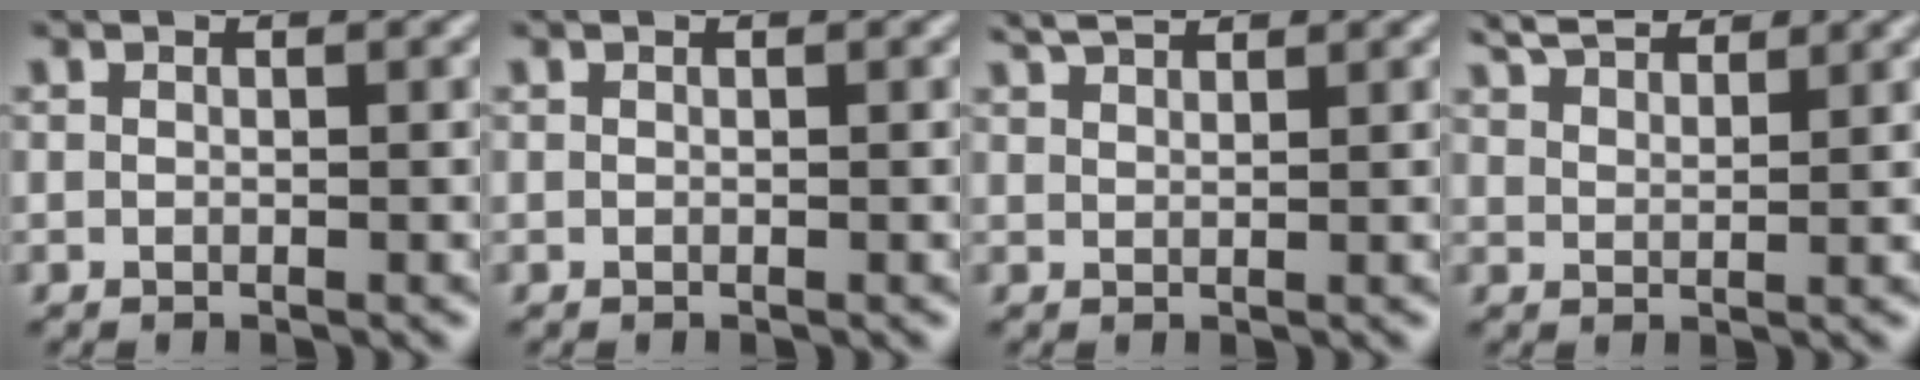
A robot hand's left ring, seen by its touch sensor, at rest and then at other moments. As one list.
[{"total": 0.0}, {"total": 2.4, "force": [2.2, 0.4, 0.9], "torque": [-0.013, 0.006, 0.039]}, {"total": 4.3, "force": [3.9, 0.9, 1.6], "torque": [-0.035, 0.010, 0.065]}]